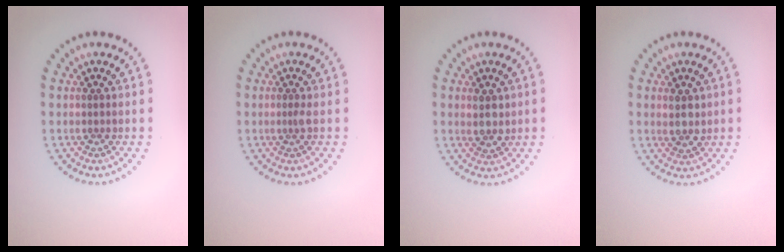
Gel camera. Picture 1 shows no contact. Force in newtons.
{"total": 0.8, "press": 0.5, "slide": 0.6}
{"total": 2.0, "press": 1.9, "slide": 0.7}
{"total": 2.0, "press": 1.9, "slide": 0.7}